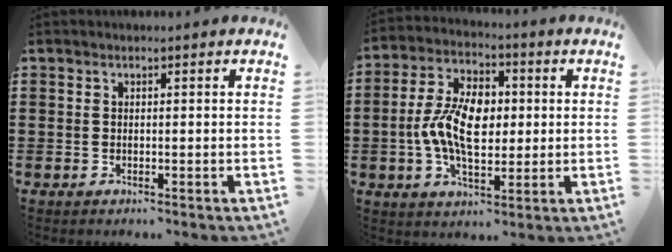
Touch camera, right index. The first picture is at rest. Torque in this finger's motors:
{"motor_torque": [2.14, 0.00, 1.05, 0.21]}